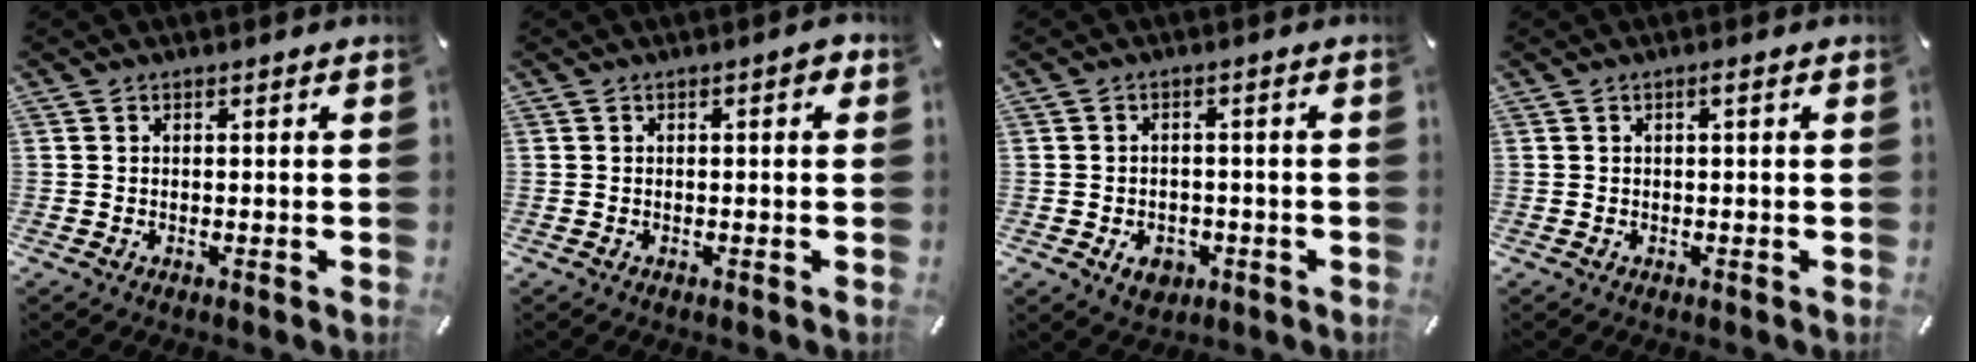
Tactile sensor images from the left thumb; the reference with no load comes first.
{"total": 1.6, "force": [0.1, 0.7, 1.5], "torque": [-0.028, 0.007, 0.001]}
{"total": 4.9, "force": [-1.9, 3.9, 2.4], "torque": [-0.035, 0.005, -0.032]}
{"total": 1.0, "force": [0.2, 0.1, 1.0], "torque": [-0.019, 0.001, 0.003]}